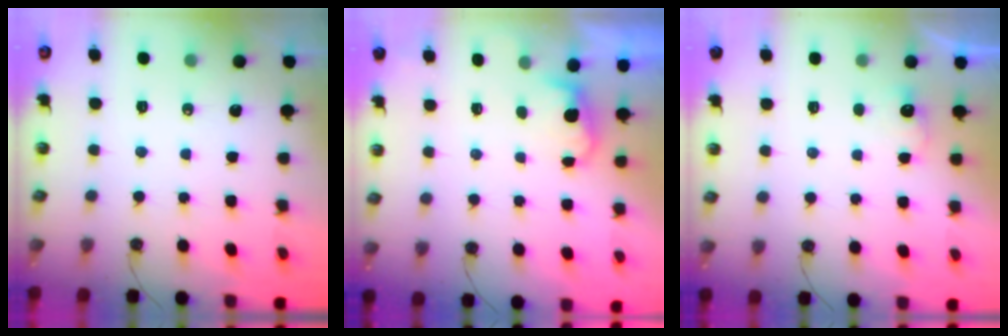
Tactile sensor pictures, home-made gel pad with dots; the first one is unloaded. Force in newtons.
{"total": 2.0, "press": 1.8, "slide": 0.8}
{"total": 5.1, "press": 5.0, "slide": 1.2}